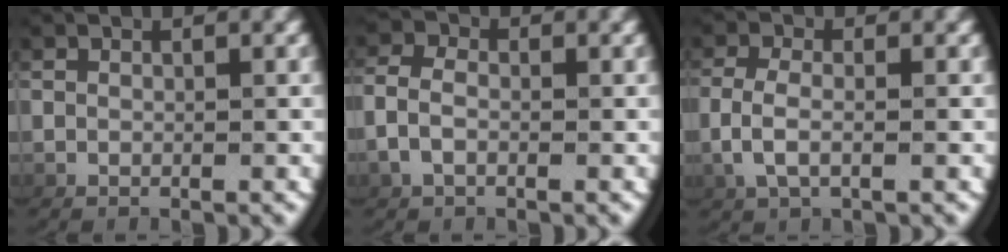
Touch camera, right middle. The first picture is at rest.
{"total": 2.2, "force": [-0.5, 1.6, 1.4], "torque": [-0.041, 0.001, -0.011]}
{"total": 2.5, "force": [-0.4, 1.2, 2.2], "torque": [-0.062, -0.003, -0.003]}